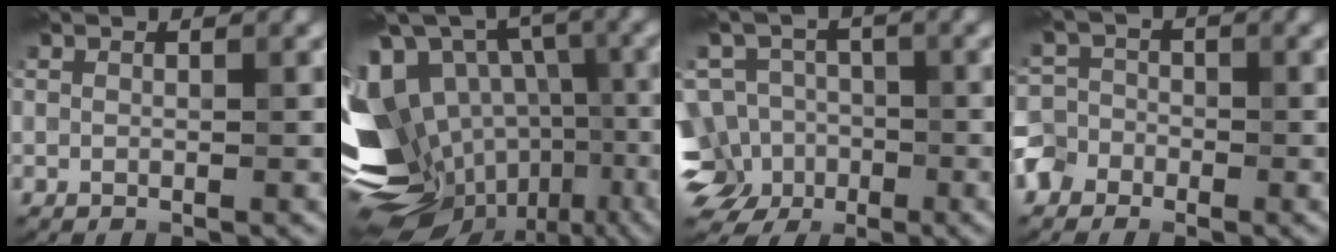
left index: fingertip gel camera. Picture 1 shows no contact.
{"total": 15.7, "force": [-3.4, 11.7, 10.0], "torque": [-0.223, -0.004, -0.029]}
{"total": 10.8, "force": [-4.6, 9.0, 3.9], "torque": [-0.069, 0.010, -0.104]}
{"total": 5.0, "force": [-3.2, 3.7, 0.8], "torque": [0.002, -0.008, -0.069]}